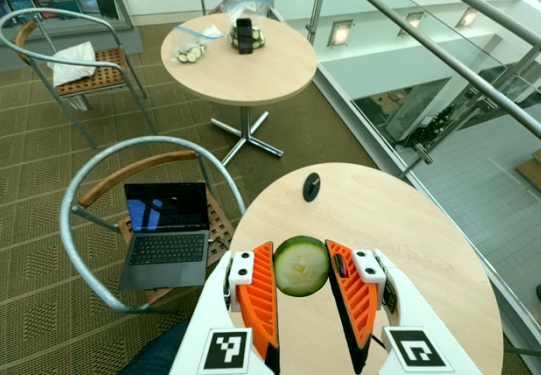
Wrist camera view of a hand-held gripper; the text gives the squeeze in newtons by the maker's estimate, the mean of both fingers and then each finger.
{"total": 8.6, "left": 9.2, "right": 8.0}